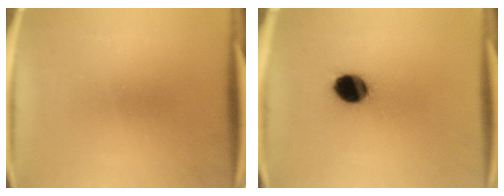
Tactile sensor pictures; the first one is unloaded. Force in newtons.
{"total": 9.3}